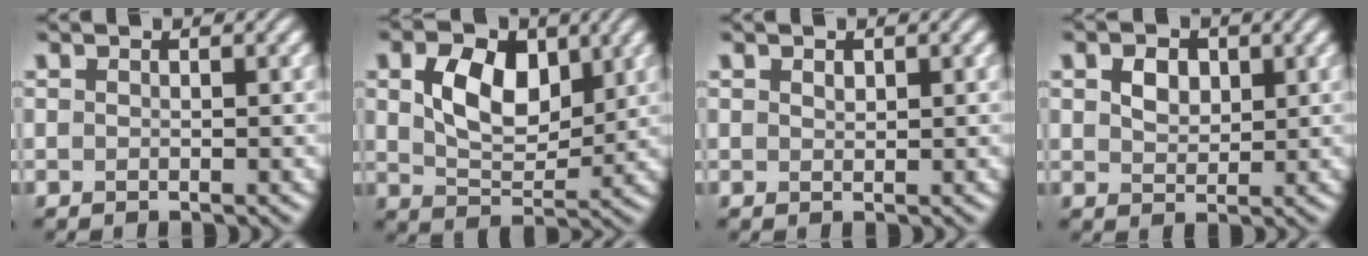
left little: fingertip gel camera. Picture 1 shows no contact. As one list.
[{"total": 6.3, "force": [1.9, 3.9, 4.5], "torque": [-0.088, -0.002, 0.035]}, {"total": 0.7, "force": [0.5, 0.4, 0.3], "torque": [-0.008, -0.001, 0.010]}, {"total": 2.5, "force": [0.9, 1.8, 1.5], "torque": [-0.033, 0.001, 0.016]}]